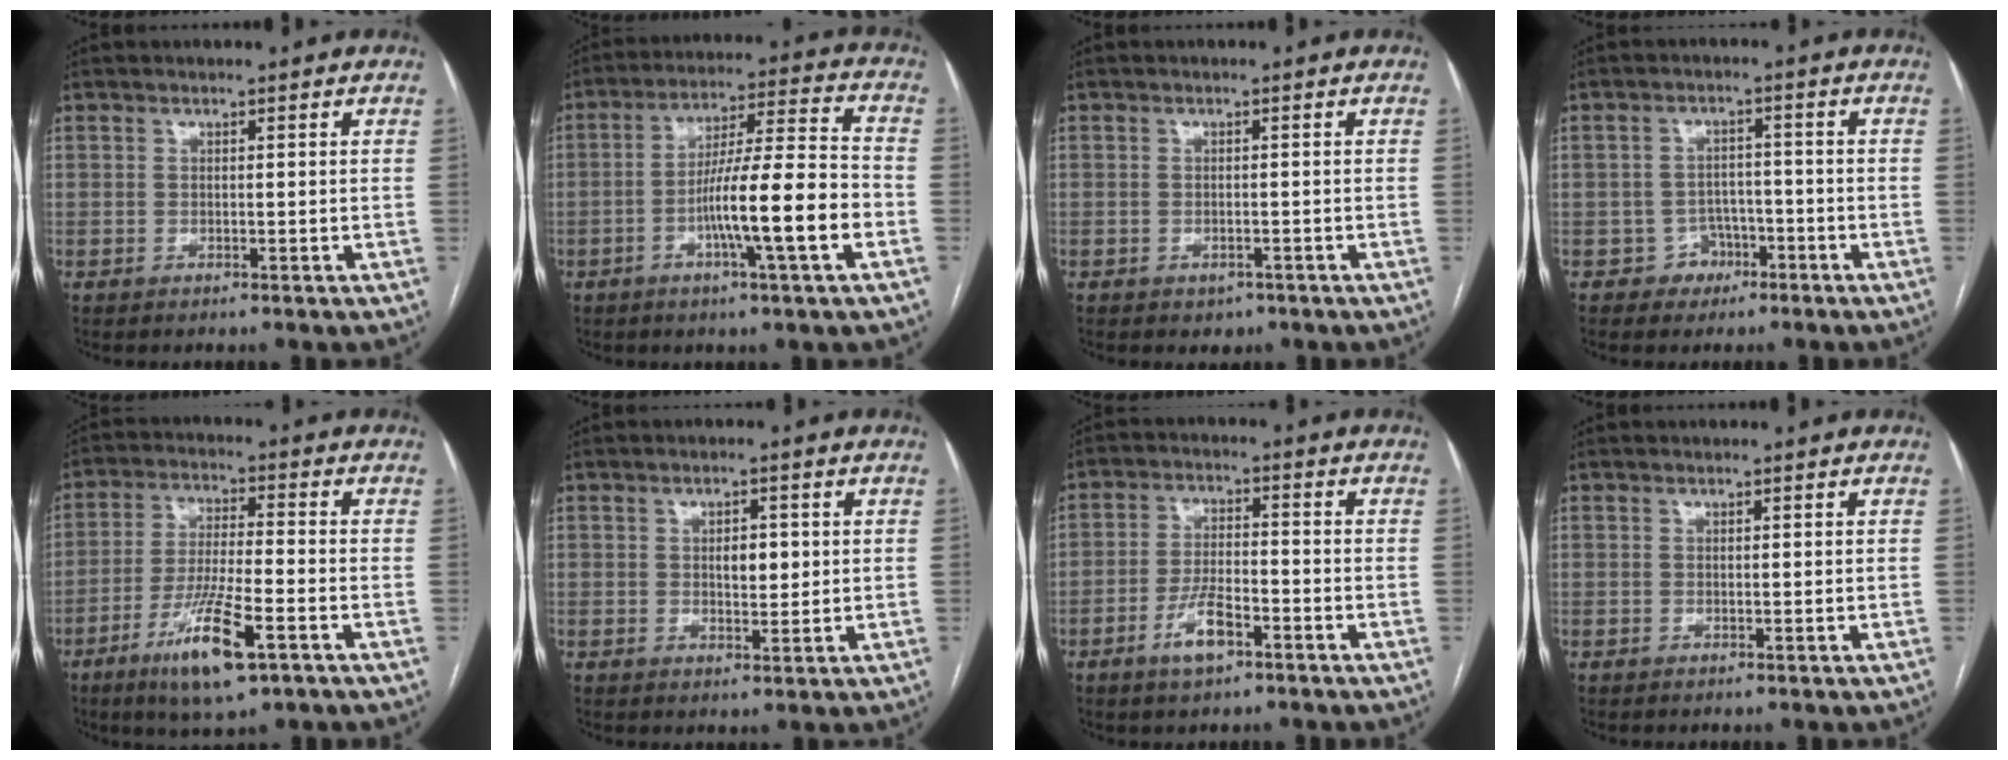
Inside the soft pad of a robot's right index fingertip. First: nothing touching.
{"total": 13.9, "force": [-4.3, 0.1, 13.3], "torque": [-0.222, 0.007, -0.073]}
{"total": 1.7, "force": [-1.0, 1.2, 0.7], "torque": [-0.010, 0.001, -0.005]}
{"total": 3.7, "force": [-2.0, 3.1, 0.2], "torque": [0.007, 0.016, -0.027]}
{"total": 11.6, "force": [-5.9, 1.6, 9.8], "torque": [-0.189, -0.019, -0.103]}
{"total": 3.5, "force": [0.6, 1.7, 3.0], "torque": [-0.045, -0.001, 0.012]}
{"total": 6.2, "force": [-3.4, 2.0, 4.7], "torque": [-0.095, 0.003, -0.060]}
{"total": 0.0}